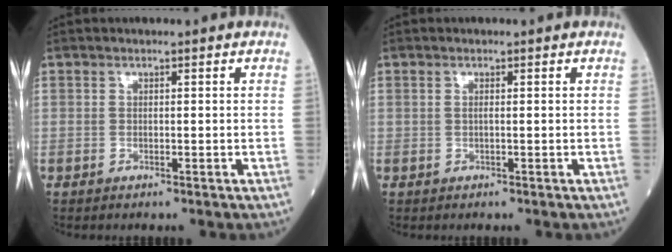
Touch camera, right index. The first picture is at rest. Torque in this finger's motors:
{"motor_torque": [-0.01, 0.00, -0.03, -0.01]}